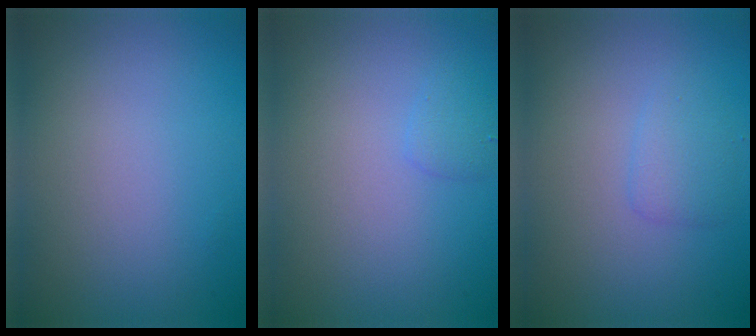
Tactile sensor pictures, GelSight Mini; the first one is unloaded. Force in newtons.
{"total": 1.1, "press": 1.1, "slide": 0.1}
{"total": 1.6, "press": 1.6, "slide": 0.1}